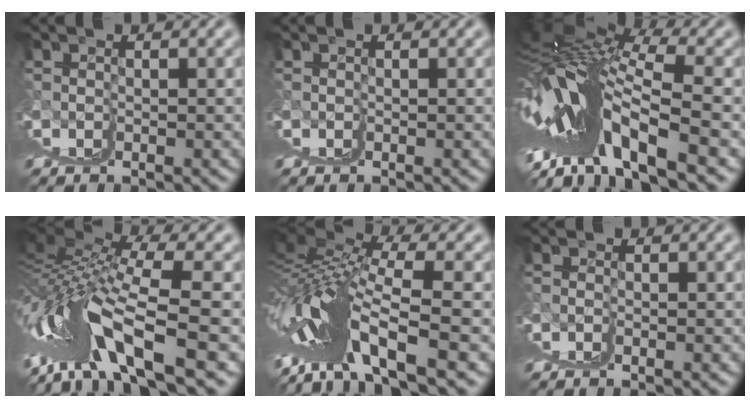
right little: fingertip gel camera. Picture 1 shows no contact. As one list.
[{"total": 0.0}, {"total": 15.9, "force": [5.3, 4.8, 14.2], "torque": [-0.209, 0.046, 0.076]}, {"total": 10.4, "force": [2.2, 1.9, 10.0], "torque": [-0.170, 0.020, 0.044]}, {"total": 12.1, "force": [3.5, 2.4, 11.3], "torque": [-0.180, 0.023, 0.062]}, {"total": 1.2, "force": [0.6, 0.6, 0.9], "torque": [-0.015, 0.003, 0.010]}]